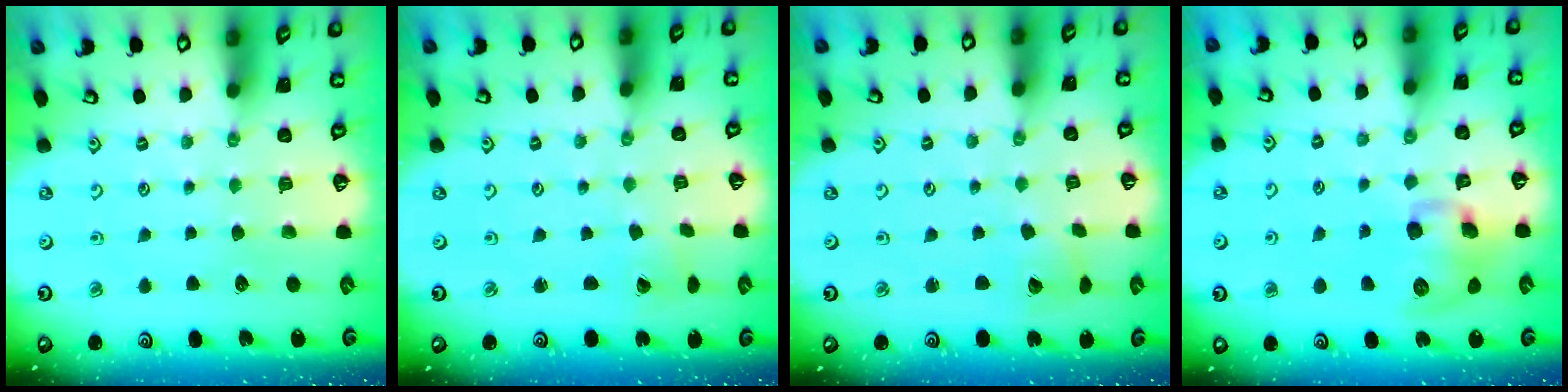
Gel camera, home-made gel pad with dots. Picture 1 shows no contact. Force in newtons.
{"total": 1.9, "press": 1.9, "slide": 0.0}
{"total": 3.6, "press": 3.5, "slide": 0.4}
{"total": 11.7, "press": 11.5, "slide": 2.0}